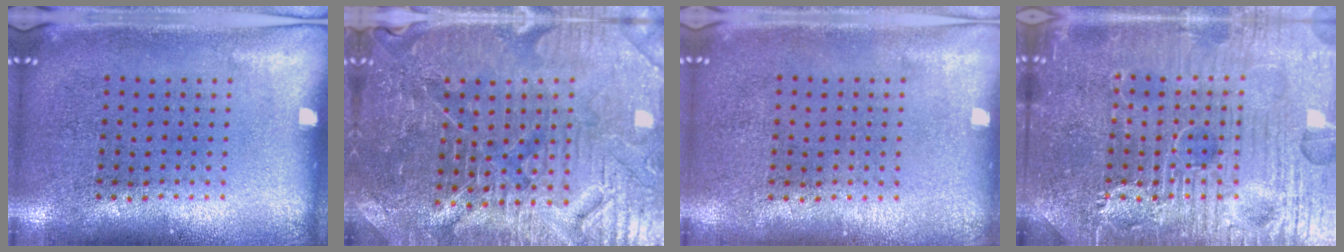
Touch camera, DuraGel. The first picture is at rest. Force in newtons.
{"total": 4.9, "press": 4.6, "slide": 1.5}
{"total": 0.0}
{"total": 7.9, "press": 7.8, "slide": 0.9}